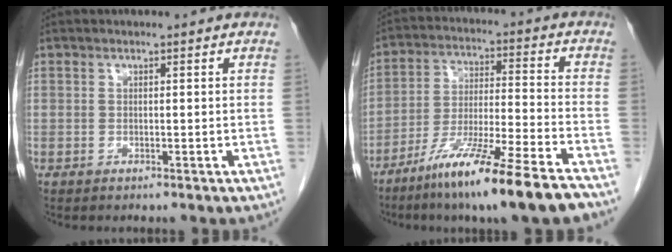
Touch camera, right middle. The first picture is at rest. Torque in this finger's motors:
{"motor_torque": [1.24, -0.90, 0.69, 0.18]}